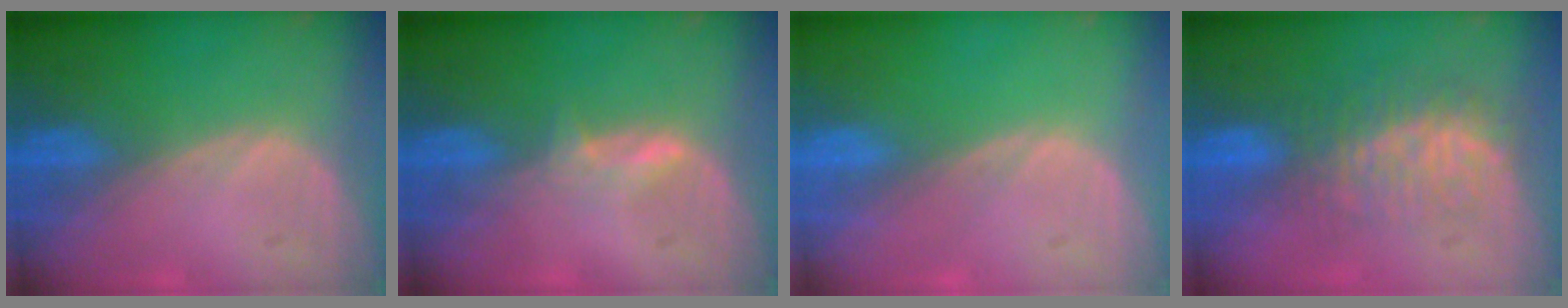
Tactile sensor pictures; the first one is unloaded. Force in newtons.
{"total": 2.1, "press": 2.0, "slide": 0.4}
{"total": 0.0}
{"total": 8.0, "press": 7.3, "slide": 3.3}